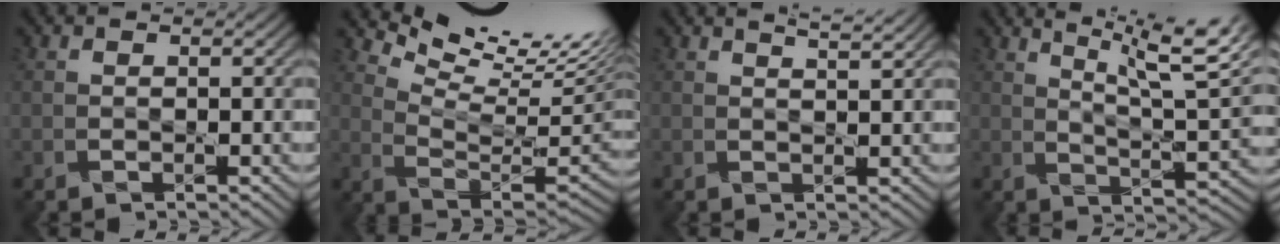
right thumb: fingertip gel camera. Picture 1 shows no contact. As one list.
[{"total": 14.0, "force": [10.1, 3.5, 9.1], "torque": [-0.161, 0.012, 0.145]}, {"total": 2.5, "force": [2.3, 0.1, 1.0], "torque": [-0.010, -0.001, 0.021]}, {"total": 12.9, "force": [9.0, 2.6, 8.8], "torque": [-0.128, 0.014, 0.123]}]